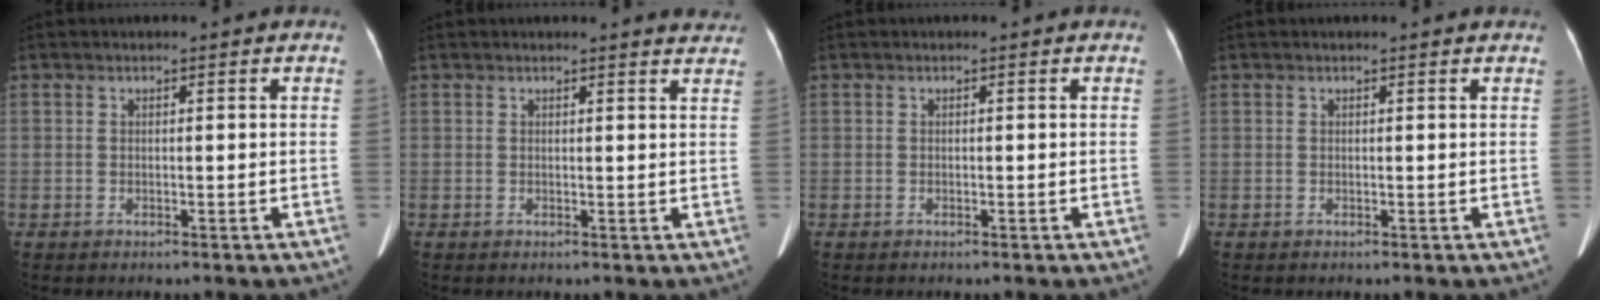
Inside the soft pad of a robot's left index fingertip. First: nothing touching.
{"total": 4.3, "force": [4.2, 0.4, 0.6], "torque": [-0.007, -0.014, 0.023]}
{"total": 0.0}
{"total": 1.1, "force": [1.1, 0.2, 0.2], "torque": [-0.014, 0.007, 0.006]}